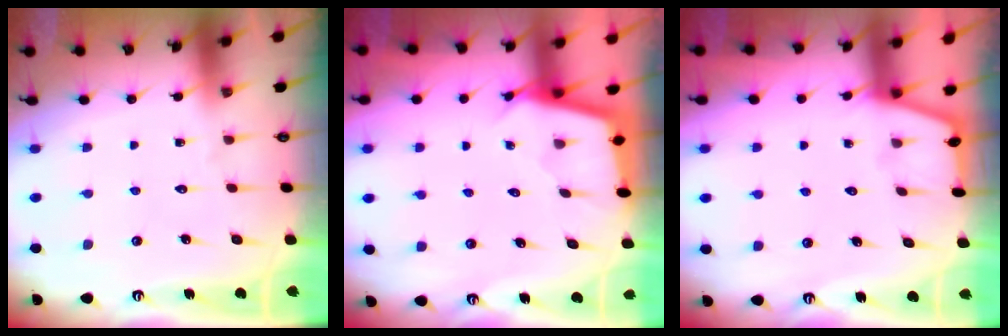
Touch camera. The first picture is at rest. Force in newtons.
{"total": 2.5, "press": 2.5, "slide": 0.2}
{"total": 1.2, "press": 1.2, "slide": 0.3}